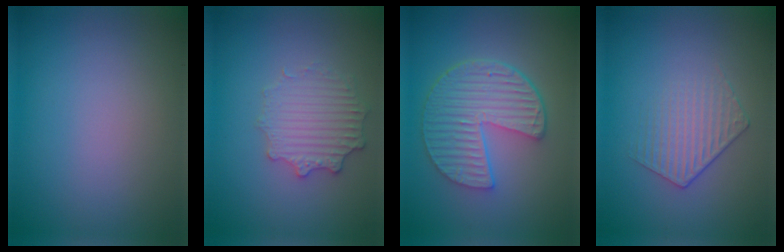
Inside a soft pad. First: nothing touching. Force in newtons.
{"total": 2.7, "press": 2.6, "slide": 0.5}
{"total": 6.3, "press": 4.8, "slide": 4.1}
{"total": 1.9, "press": 1.4, "slide": 1.3}